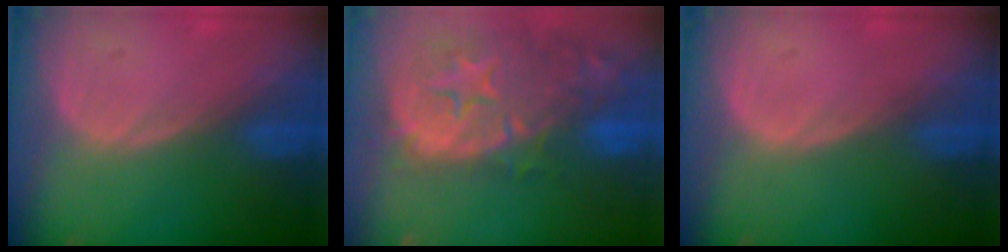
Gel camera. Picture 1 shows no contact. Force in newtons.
{"total": 15.0, "press": 12.0, "slide": 9.1}
{"total": 0.0}